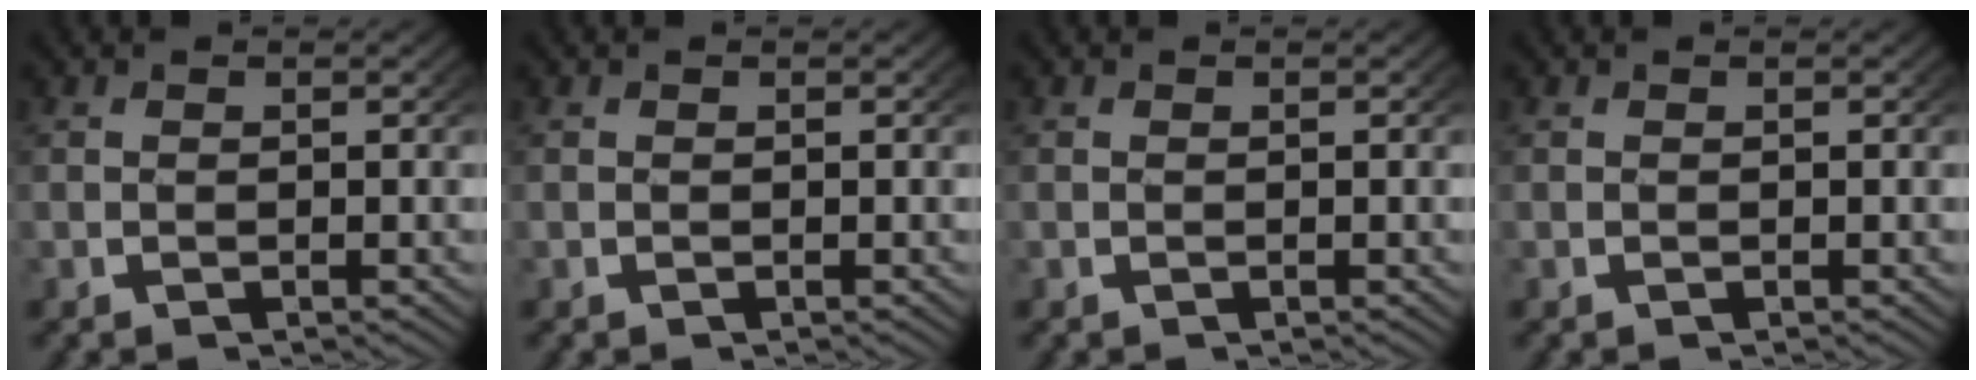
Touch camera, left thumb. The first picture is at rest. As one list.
[{"total": 0.0}, {"total": 0.0}, {"total": 0.0}]